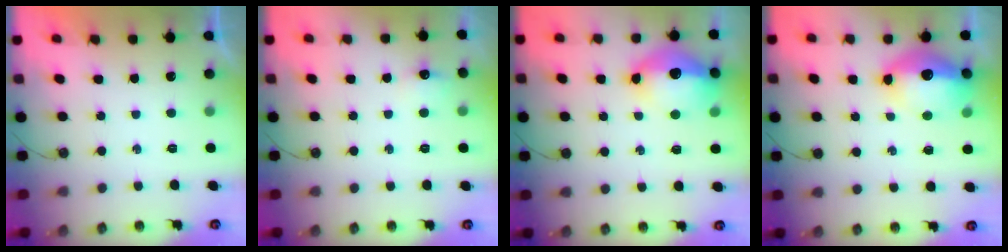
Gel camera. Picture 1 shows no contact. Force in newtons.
{"total": 5.3, "press": 5.3, "slide": 0.7}
{"total": 15.4, "press": 15.3, "slide": 1.6}
{"total": 20.4, "press": 16.2, "slide": 12.4}